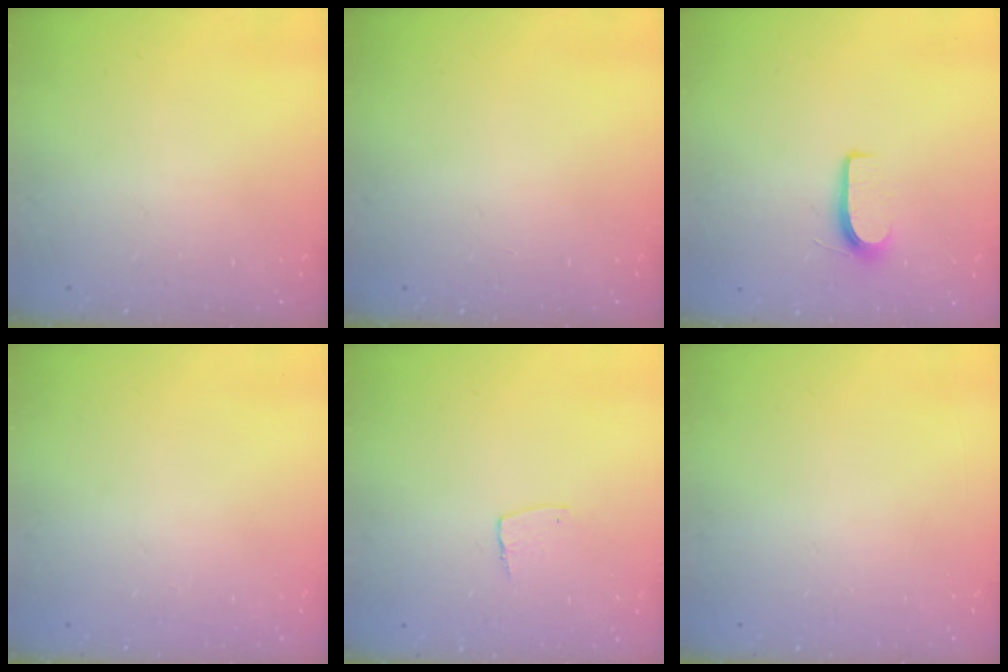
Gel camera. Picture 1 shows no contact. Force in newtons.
{"total": 0.0}
{"total": 6.1, "press": 6.1, "slide": 0.6}
{"total": 0.0}
{"total": 4.7, "press": 4.7, "slide": 0.4}
{"total": 0.0}